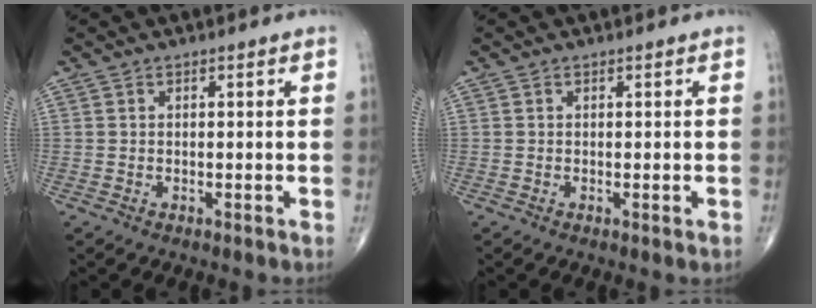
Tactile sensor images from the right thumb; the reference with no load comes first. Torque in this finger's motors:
{"motor_torque": [-0.19, -0.16, 0.05, 0.08, -0.01]}